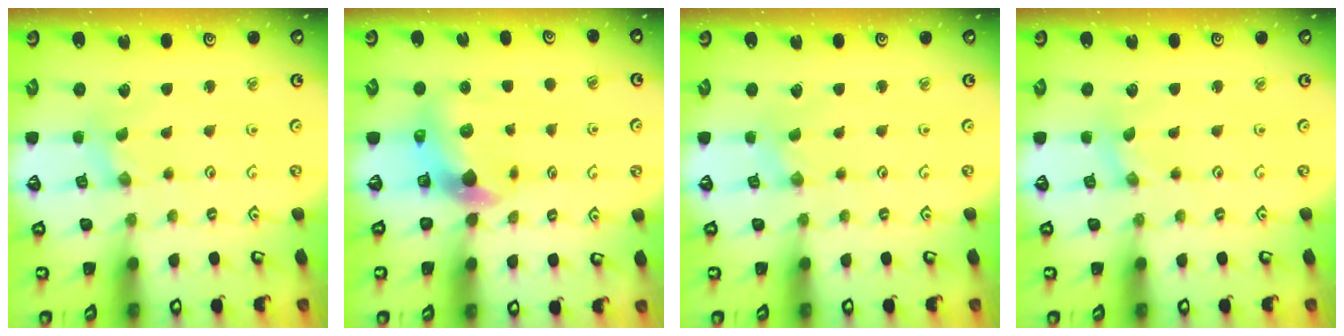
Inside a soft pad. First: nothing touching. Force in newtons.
{"total": 6.3, "press": 6.3, "slide": 0.9}
{"total": 0.0}
{"total": 0.0}